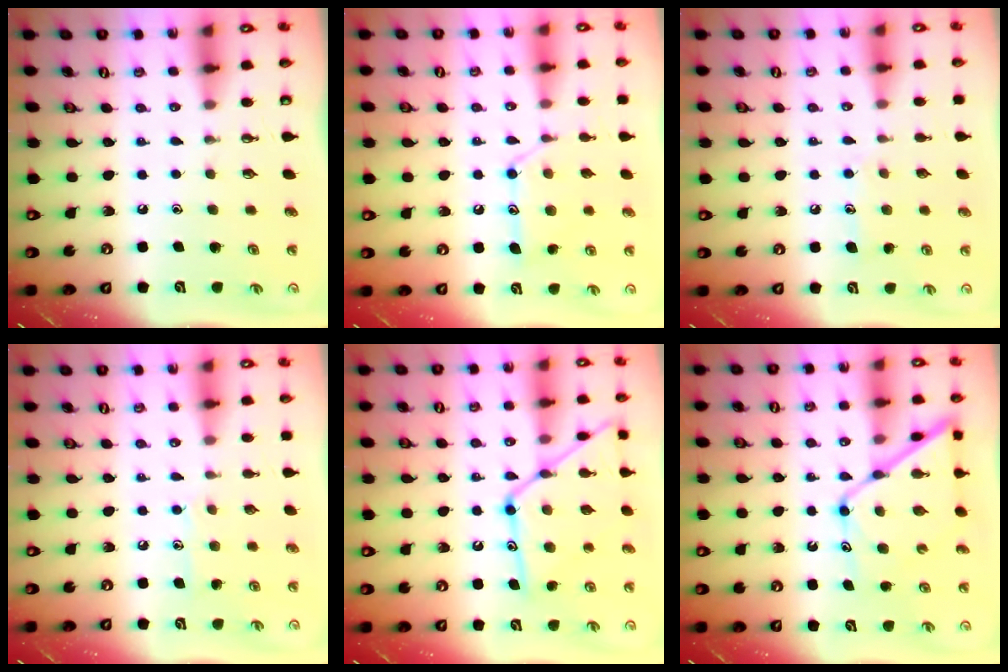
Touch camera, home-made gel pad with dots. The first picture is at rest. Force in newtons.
{"total": 14.0, "press": 14.0, "slide": 1.0}
{"total": 7.3, "press": 7.3, "slide": 0.5}
{"total": 6.9, "press": 6.9, "slide": 0.3}
{"total": 17.8, "press": 17.7, "slide": 1.5}
{"total": 13.6, "press": 13.5, "slide": 1.2}